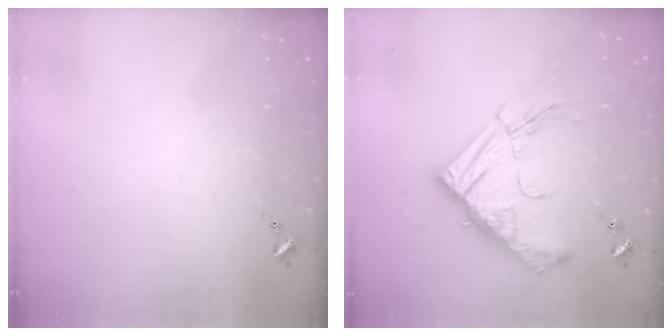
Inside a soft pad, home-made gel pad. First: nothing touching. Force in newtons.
{"total": 18.4, "press": 18.3, "slide": 2.0}